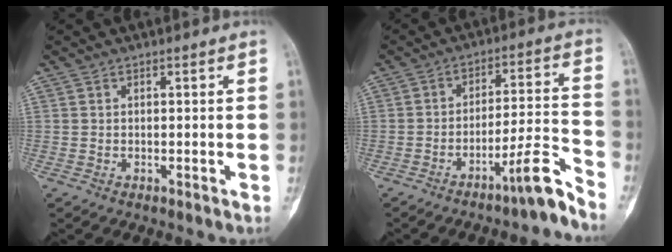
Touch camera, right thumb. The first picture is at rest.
{"total": 8.2, "force": [-6.5, 0.2, 5.0], "torque": [-0.071, 0.072, -0.107]}